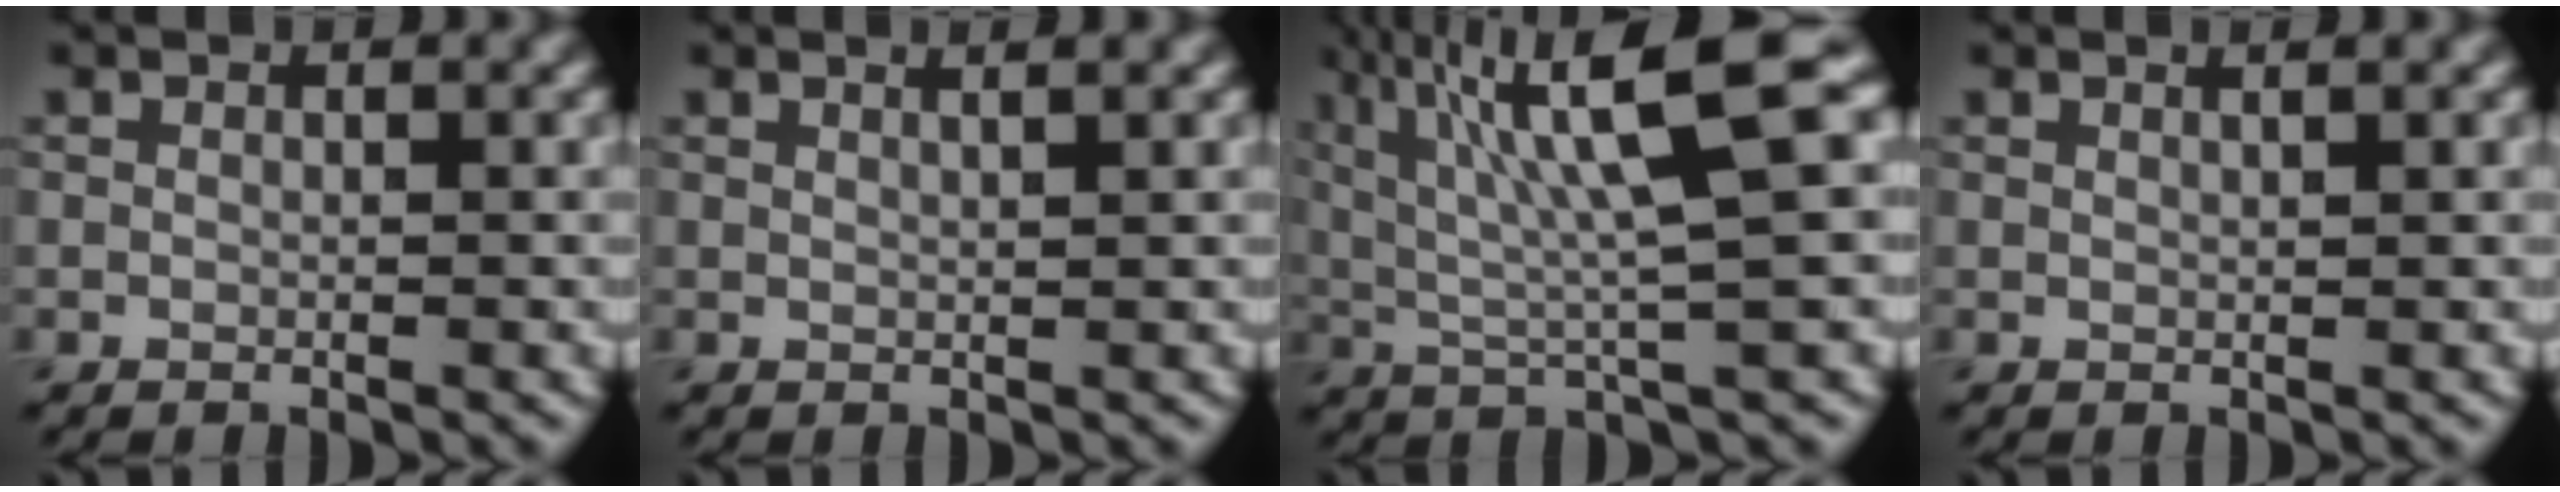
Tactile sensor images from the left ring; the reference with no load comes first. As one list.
[{"total": 2.6, "force": [1.6, 1.1, 1.8], "torque": [0.001, 0.009, -0.007]}, {"total": 10.9, "force": [3.7, 1.9, 10.1], "torque": [-0.155, 0.020, 0.064]}, {"total": 2.2, "force": [1.3, 1.0, 1.5], "torque": [0.000, 0.003, -0.009]}]